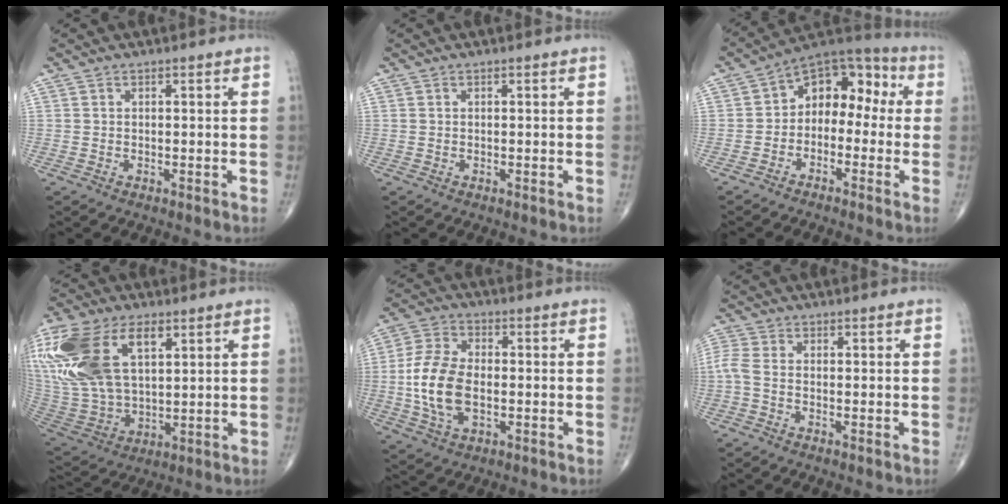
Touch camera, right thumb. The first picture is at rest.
{"total": 0.0}
{"total": 11.4, "force": [-0.5, 7.9, 8.2], "torque": [-0.074, 0.053, -0.029]}
{"total": 26.1, "force": [9.5, 14.7, 19.3], "torque": [-0.442, 0.002, 0.189]}
{"total": 12.0, "force": [-1.4, 6.9, 9.8], "torque": [-0.198, 0.009, -0.028]}
{"total": 2.9, "force": [-0.9, 0.9, 2.6], "torque": [-0.083, 0.002, -0.026]}